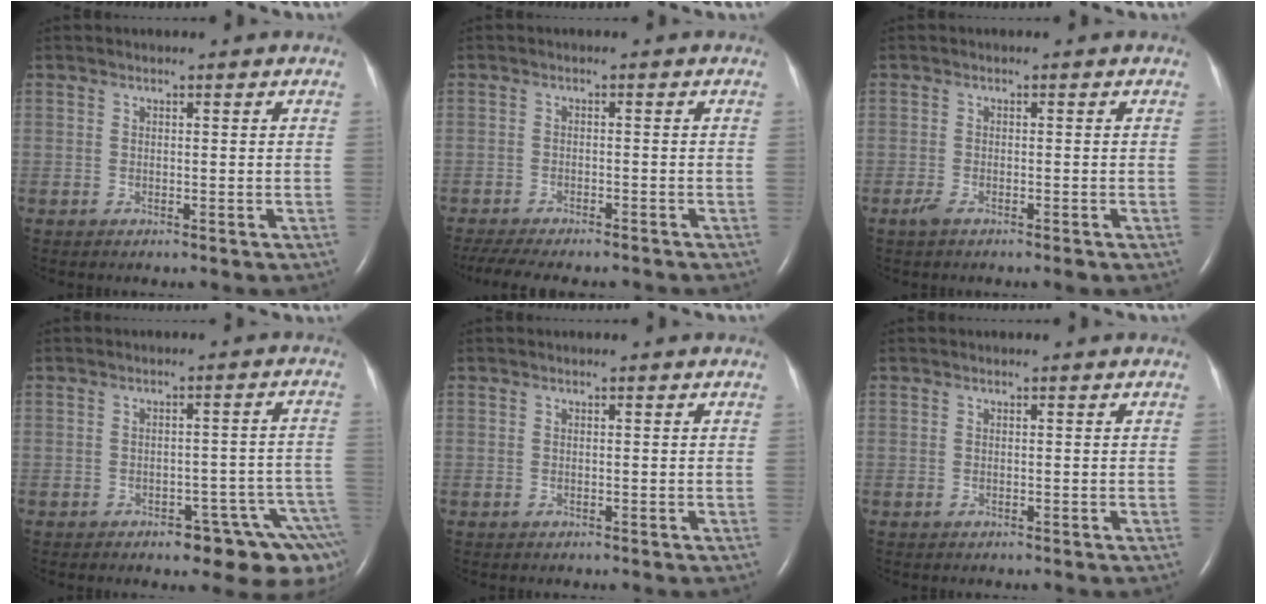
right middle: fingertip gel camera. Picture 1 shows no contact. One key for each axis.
{"total": 12.7, "fx": -11.0, "fy": 2.8, "fz": 5.6, "tx": -0.107, "ty": -0.015, "tz": -0.151}
{"total": 2.1, "fx": -1.5, "fy": 0.4, "fz": 1.4, "tx": -0.034, "ty": -0.005, "tz": -0.027}
{"total": 11.4, "fx": -8.1, "fy": 3.4, "fz": 7.2, "tx": -0.010, "ty": 0.027, "tz": -0.092}
{"total": 0.0}
{"total": 0.0}